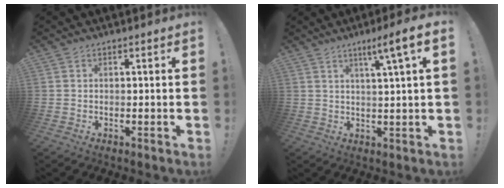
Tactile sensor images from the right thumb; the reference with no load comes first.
{"total": 7.3, "force": [3.4, -0.5, 6.4], "torque": [-0.088, -0.020, 0.043]}